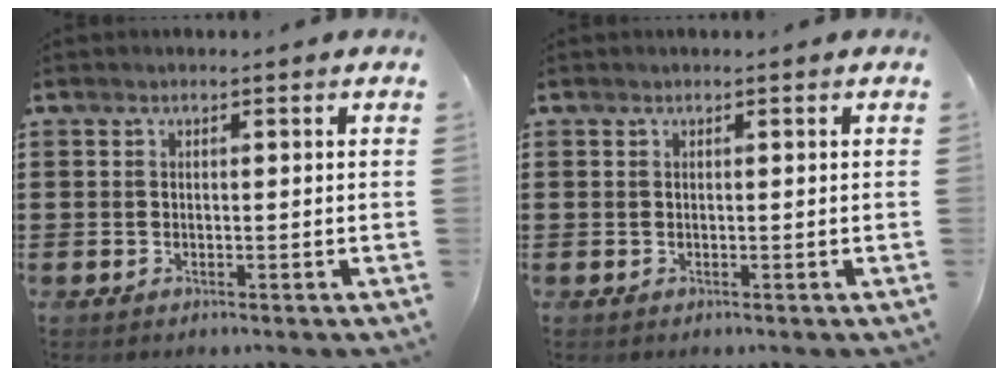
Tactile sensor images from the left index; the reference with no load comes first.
{"total": 0.0}